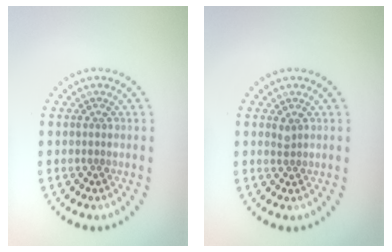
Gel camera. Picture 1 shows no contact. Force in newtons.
{"total": 0.6, "press": 0.5, "slide": 0.4}